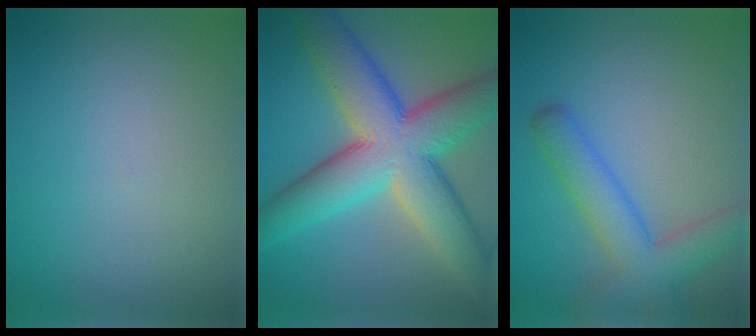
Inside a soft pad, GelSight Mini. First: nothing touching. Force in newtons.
{"total": 12.9, "press": 12.9, "slide": 0.5}
{"total": 5.3, "press": 5.3, "slide": 0.2}